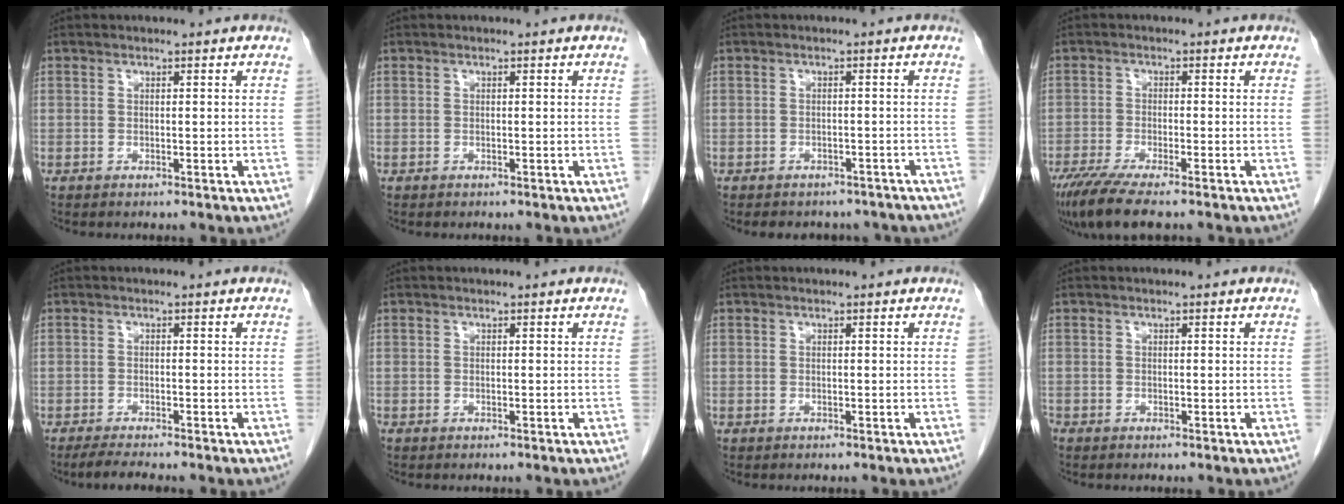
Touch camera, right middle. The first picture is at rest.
{"total": 0.0}
{"total": 8.7, "force": [-7.6, 3.7, 2.1], "torque": [-0.026, 0.005, -0.076]}
{"total": 8.5, "force": [-6.6, 0.9, 5.2], "torque": [-0.089, -0.021, -0.113]}
{"total": 3.3, "force": [-2.9, 0.1, 1.7], "torque": [-0.033, -0.011, -0.049]}
{"total": 0.0}
{"total": 0.0}
{"total": 0.0}